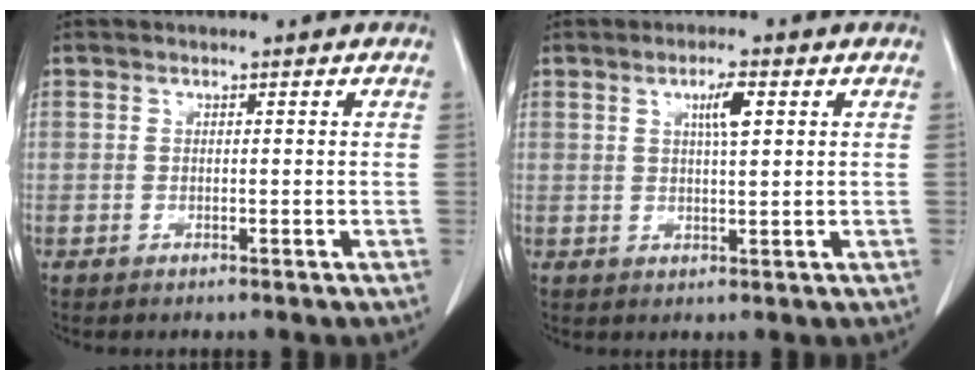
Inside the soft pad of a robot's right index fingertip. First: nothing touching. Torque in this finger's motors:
{"motor_torque": [0.20, 0.06, 0.07, 0.02]}